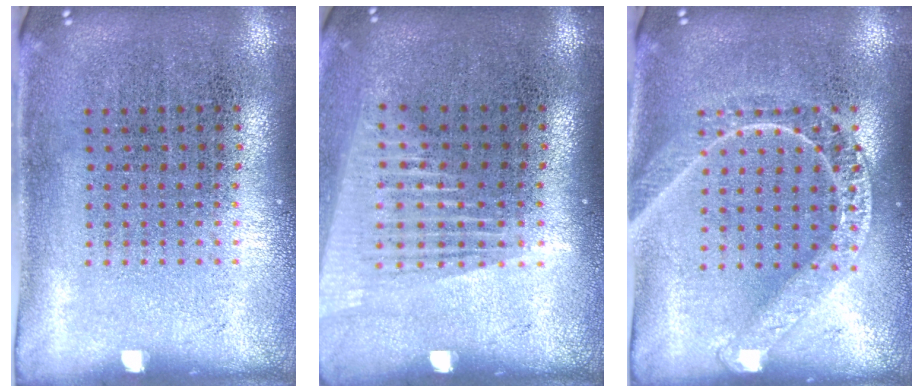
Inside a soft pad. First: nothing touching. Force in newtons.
{"total": 1.5, "press": 1.3, "slide": 0.8}
{"total": 2.7, "press": 2.6, "slide": 0.4}